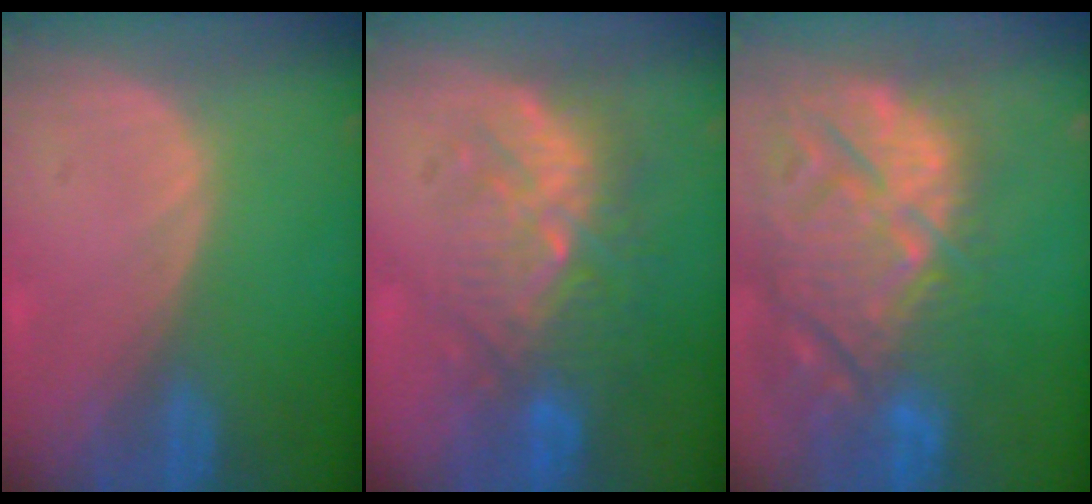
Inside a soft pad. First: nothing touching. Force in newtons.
{"total": 9.4, "press": 8.9, "slide": 2.8}
{"total": 15.3, "press": 13.1, "slide": 7.9}